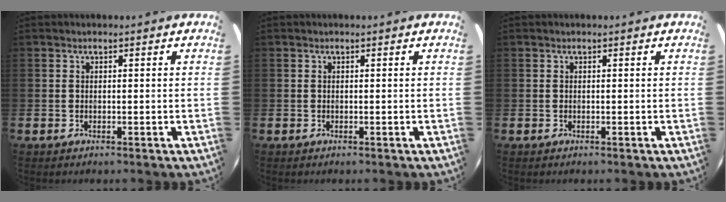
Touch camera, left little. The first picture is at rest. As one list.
[{"total": 0.0}, {"total": 0.0}]